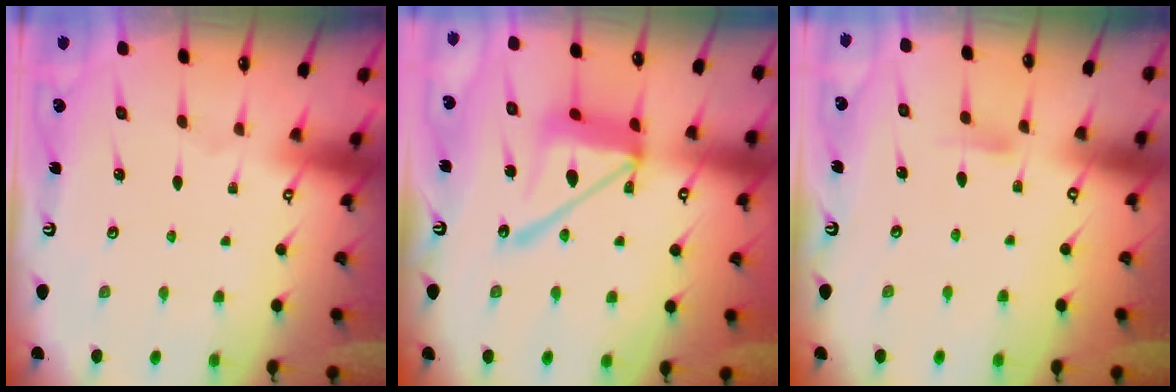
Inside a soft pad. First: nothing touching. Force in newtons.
{"total": 16.5, "press": 16.5, "slide": 1.5}
{"total": 4.3, "press": 4.3, "slide": 0.5}